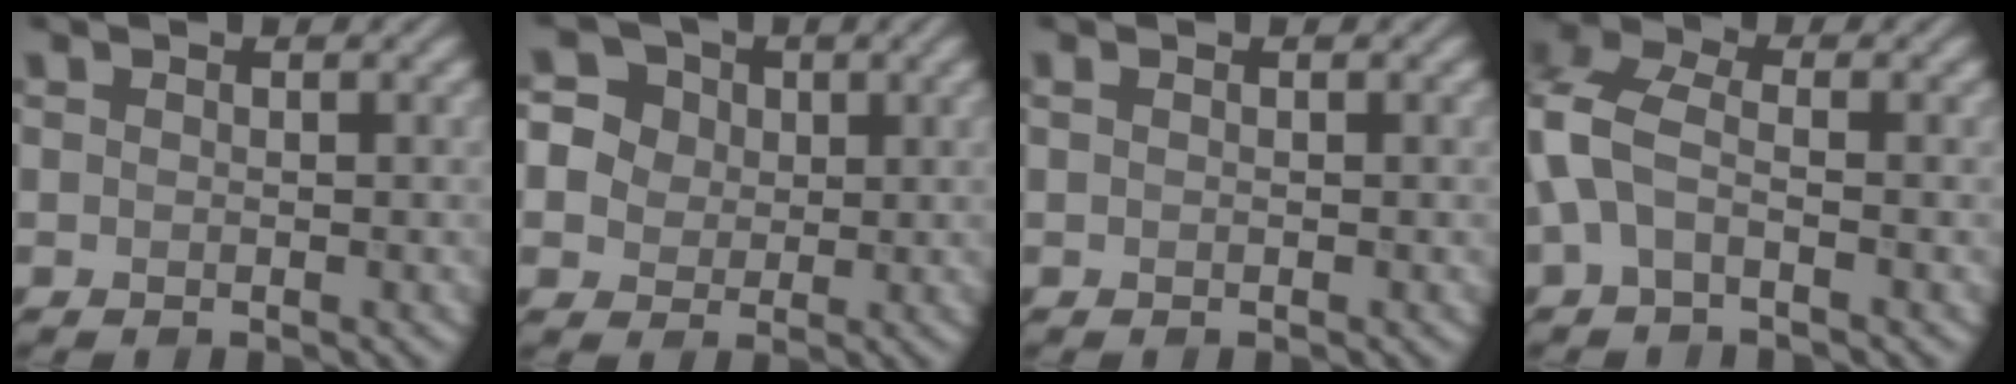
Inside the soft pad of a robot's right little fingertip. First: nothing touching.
{"total": 9.1, "force": [3.5, 7.5, 3.7], "torque": [-0.090, 0.034, 0.054]}
{"total": 0.5, "force": [-0.5, -0.1, 0.0], "torque": [0.001, 0.003, -0.007]}
{"total": 4.5, "force": [-0.7, 2.6, 3.7], "torque": [-0.097, 0.015, -0.024]}